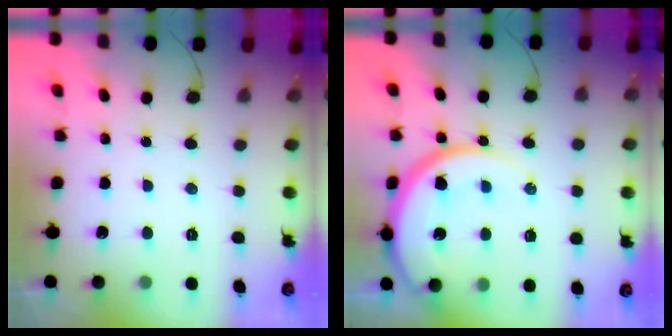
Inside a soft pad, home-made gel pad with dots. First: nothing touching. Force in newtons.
{"total": 16.6, "press": 16.5, "slide": 1.8}